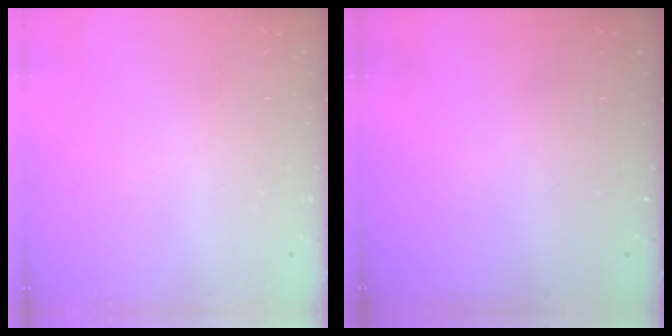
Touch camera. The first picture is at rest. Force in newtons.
{"total": 0.0}